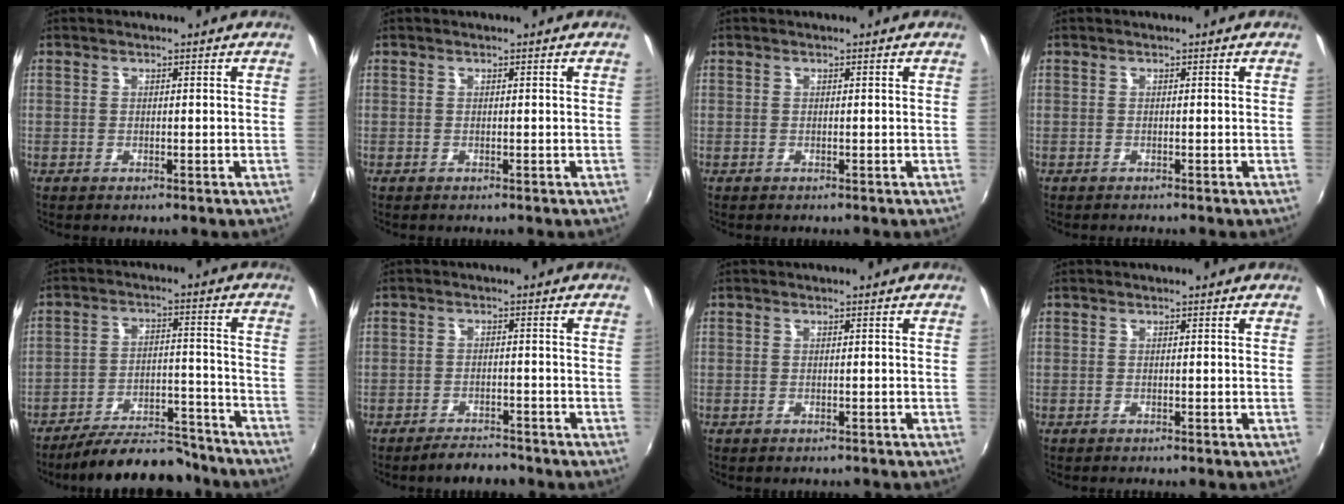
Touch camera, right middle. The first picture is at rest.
{"total": 0.0}
{"total": 0.0}
{"total": 0.8, "force": [-0.7, 0.0, 0.2], "torque": [-0.002, -0.005, -0.012]}
{"total": 16.7, "force": [-14.9, 4.2, 6.1], "torque": [-0.114, 0.014, -0.203]}
{"total": 4.3, "force": [-3.9, 1.1, 1.4], "torque": [-0.040, 0.001, -0.061]}
{"total": 1.0, "force": [-0.8, 0.3, 0.4], "torque": [-0.010, -0.003, -0.009]}
{"total": 0.5, "force": [-0.5, 0.0, 0.1], "torque": [-0.001, -0.003, -0.010]}